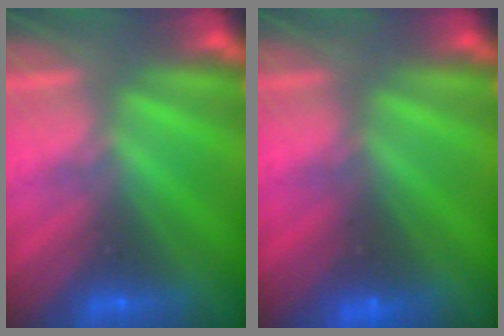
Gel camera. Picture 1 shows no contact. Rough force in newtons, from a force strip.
{"total": 2.4}